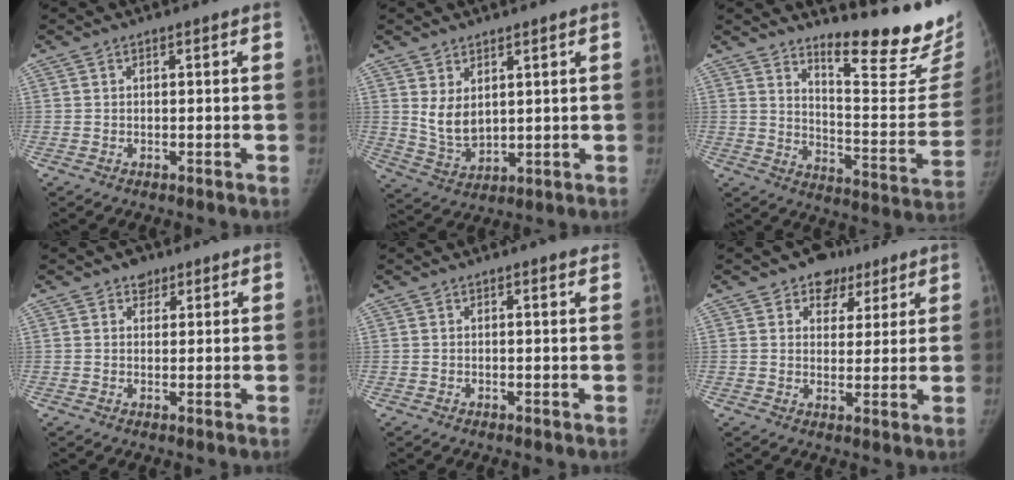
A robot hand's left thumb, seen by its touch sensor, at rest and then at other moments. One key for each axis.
{"total": 6.3, "fx": 2.3, "fy": 3.9, "fz": 4.4, "tx": -0.067, "ty": -0.024, "tz": 0.059}
{"total": 19.9, "fx": 16.8, "fy": 3.6, "fz": 10.1, "tx": -0.104, "ty": -0.172, "tz": 0.231}
{"total": 3.0, "fx": 2.0, "fy": 2.1, "fz": 0.8, "tx": 0.008, "ty": -0.009, "tz": 0.025}
{"total": 1.3, "fx": 1.1, "fy": 0.2, "fz": 0.7, "tx": -0.006, "ty": -0.005, "tz": 0.014}
{"total": 7.2, "fx": 4.5, "fy": 5.3, "fz": 1.8, "tx": 0.017, "ty": -0.015, "tz": 0.064}